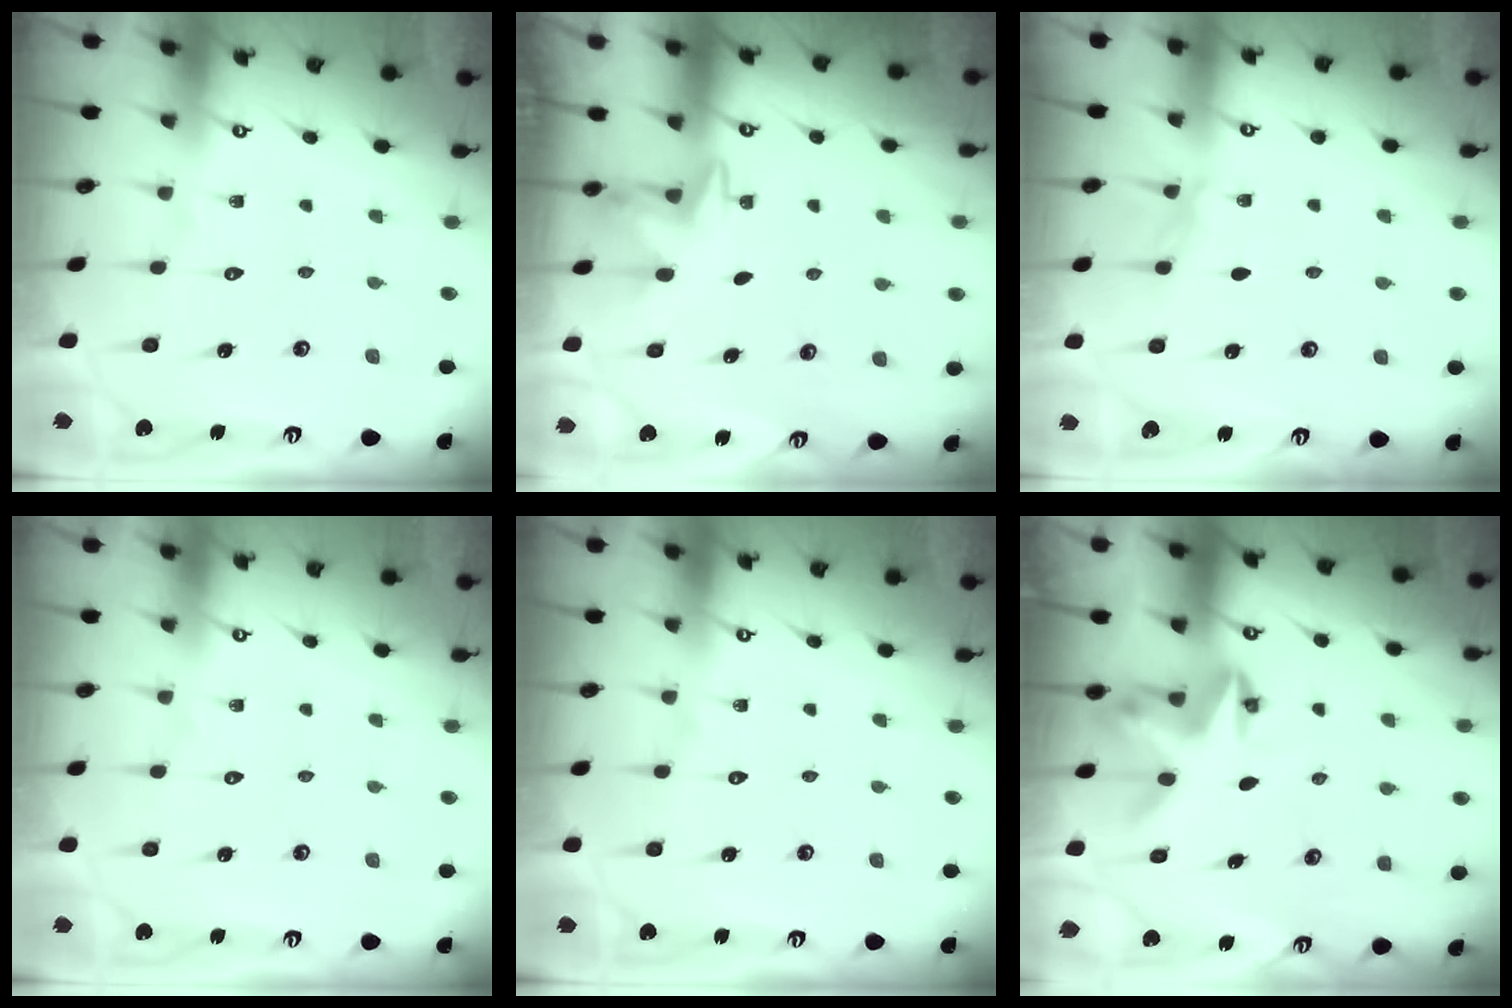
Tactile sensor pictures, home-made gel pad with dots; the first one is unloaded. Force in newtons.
{"total": 2.1, "press": 1.8, "slide": 1.1}
{"total": 2.5, "press": 2.5, "slide": 0.5}
{"total": 0.0}
{"total": 0.0}
{"total": 3.8, "press": 3.7, "slide": 0.4}